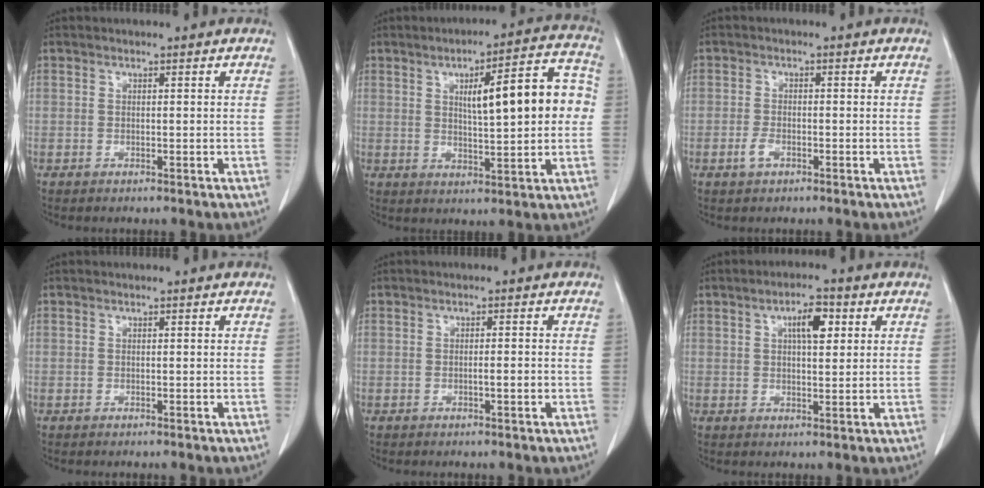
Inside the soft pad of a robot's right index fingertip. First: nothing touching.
{"total": 13.0, "force": [1.8, 2.9, 12.6], "torque": [-0.171, 0.034, 0.028]}
{"total": 2.1, "force": [-1.1, 1.0, 1.5], "torque": [-0.034, 0.001, -0.020]}
{"total": 0.0}
{"total": 1.4, "force": [-0.3, 0.1, 1.3], "torque": [-0.020, 0.002, -0.004]}
{"total": 5.0, "force": [1.9, 1.6, 4.3], "torque": [-0.074, 0.007, 0.030]}